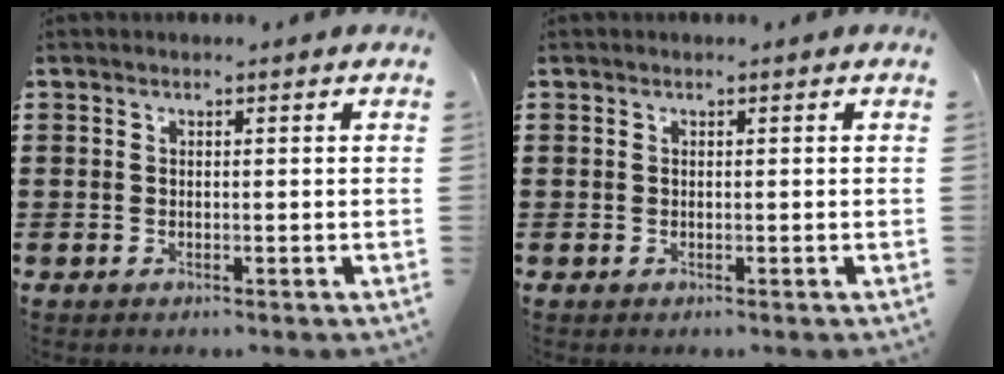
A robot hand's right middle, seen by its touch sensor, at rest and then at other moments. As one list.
[{"total": 0.0}]